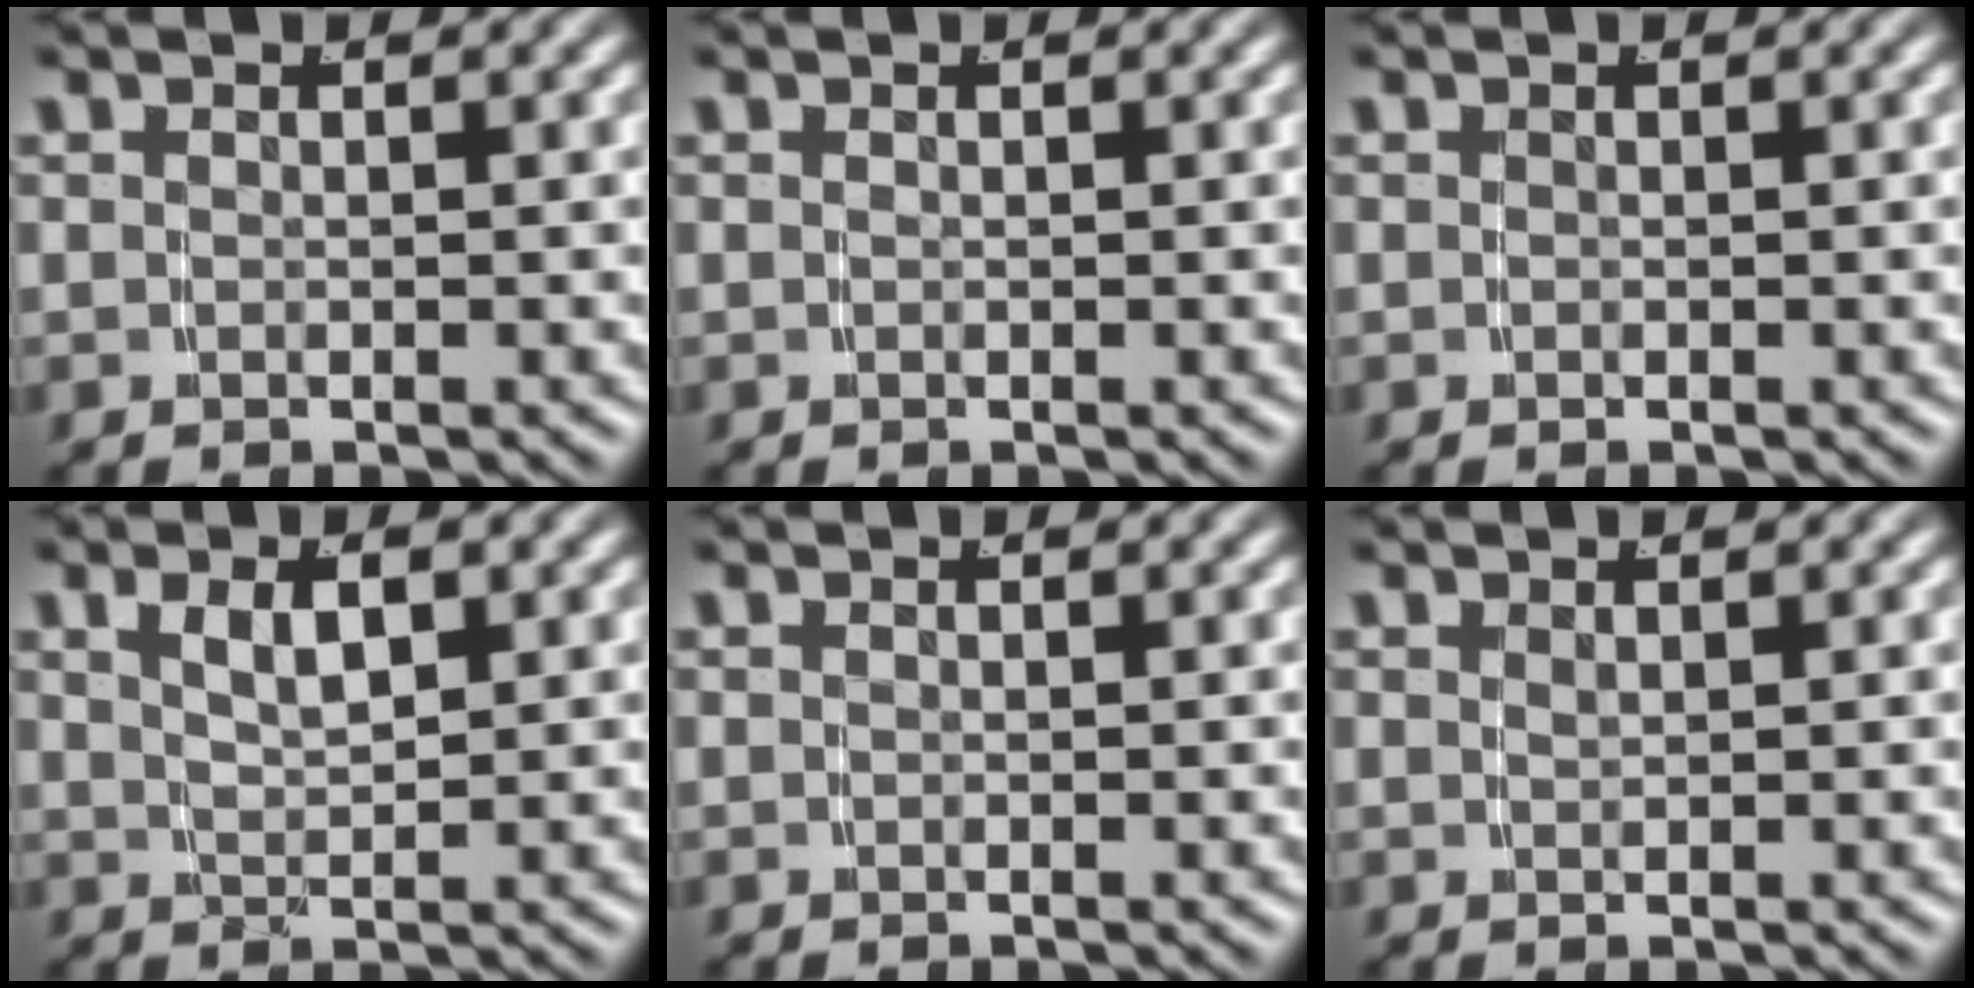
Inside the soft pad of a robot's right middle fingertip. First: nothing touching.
{"total": 0.0}
{"total": 0.0}
{"total": 2.5, "force": [0.9, 0.8, 2.3], "torque": [-0.032, -0.005, 0.026]}
{"total": 0.0}
{"total": 0.9, "force": [0.5, -0.7, 0.0], "torque": [0.004, -0.002, 0.015]}